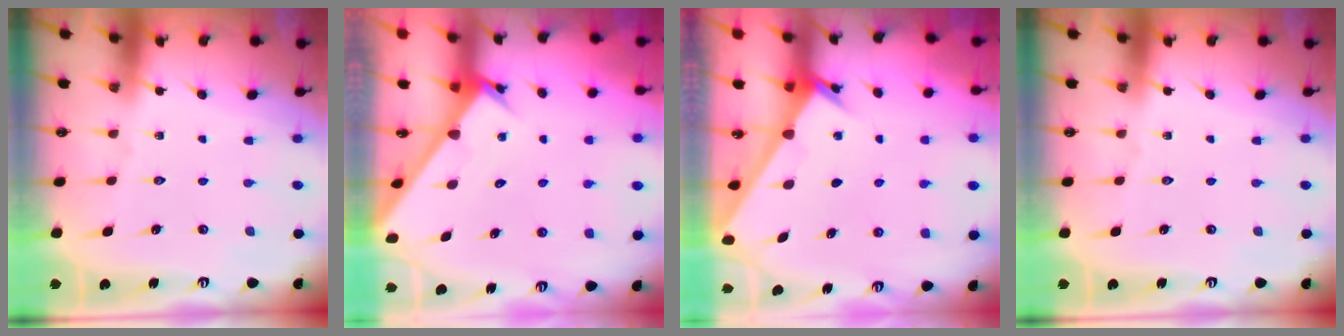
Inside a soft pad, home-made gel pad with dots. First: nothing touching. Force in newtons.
{"total": 2.9, "press": 2.9, "slide": 0.1}
{"total": 2.3, "press": 2.3, "slide": 0.3}
{"total": 0.0}